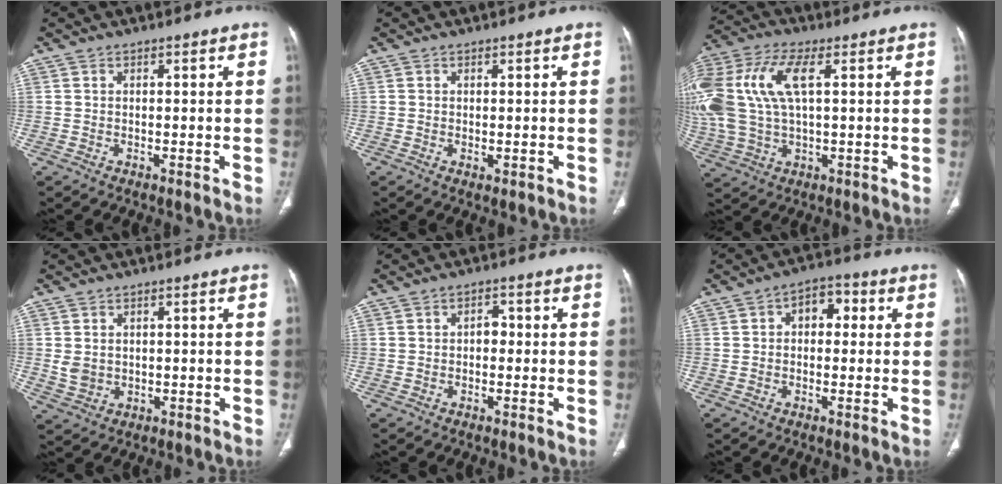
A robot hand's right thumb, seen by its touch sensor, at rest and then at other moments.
{"total": 1.1, "force": [-0.2, 0.6, 0.9], "torque": [-0.015, -0.004, 0.002]}
{"total": 18.7, "force": [4.0, 9.0, 15.8], "torque": [-0.377, 0.021, 0.076]}
{"total": 3.4, "force": [0.4, 2.9, 1.8], "torque": [-0.029, -0.004, 0.019]}
{"total": 2.1, "force": [-0.2, 1.5, 1.4], "torque": [-0.009, 0.008, -0.008]}
{"total": 5.7, "force": [0.9, 3.9, 4.1], "torque": [-0.033, 0.019, 0.004]}